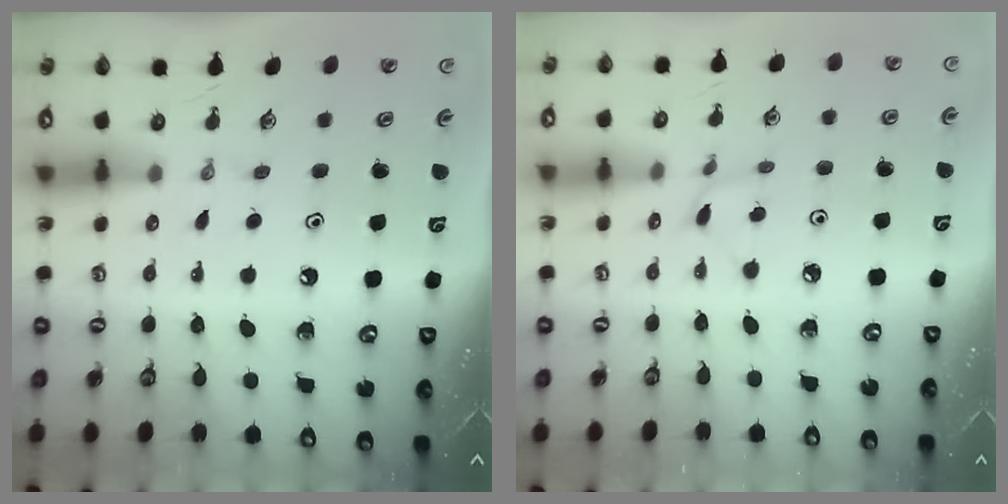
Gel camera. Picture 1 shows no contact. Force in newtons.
{"total": 2.1, "press": 2.1, "slide": 0.2}